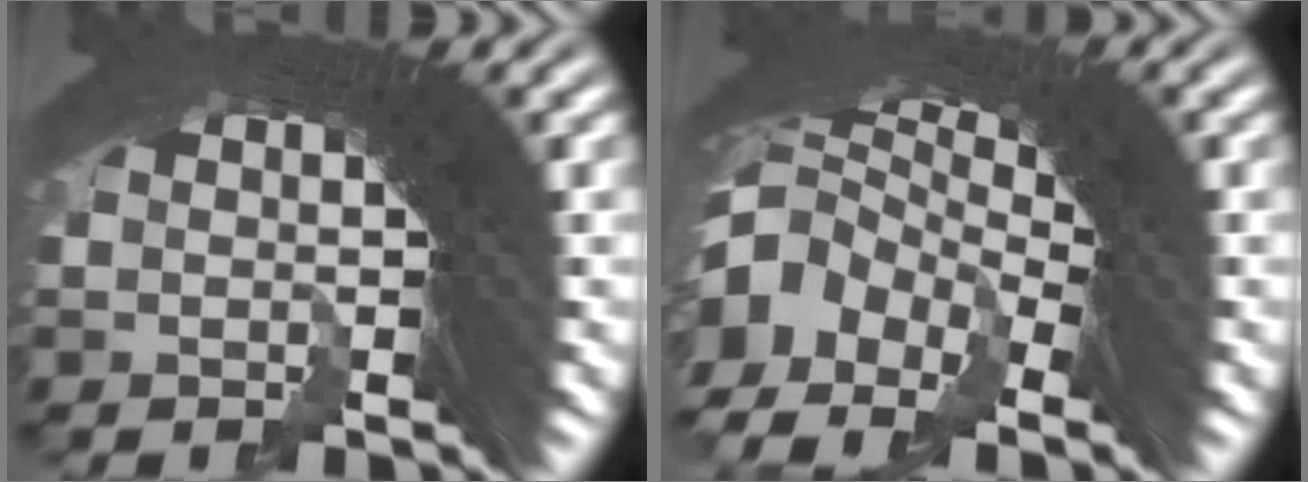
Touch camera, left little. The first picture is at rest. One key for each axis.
{"total": 7.7, "fx": -0.3, "fy": 6.3, "fz": 4.4, "tx": -0.109, "ty": -0.013, "tz": -0.009}